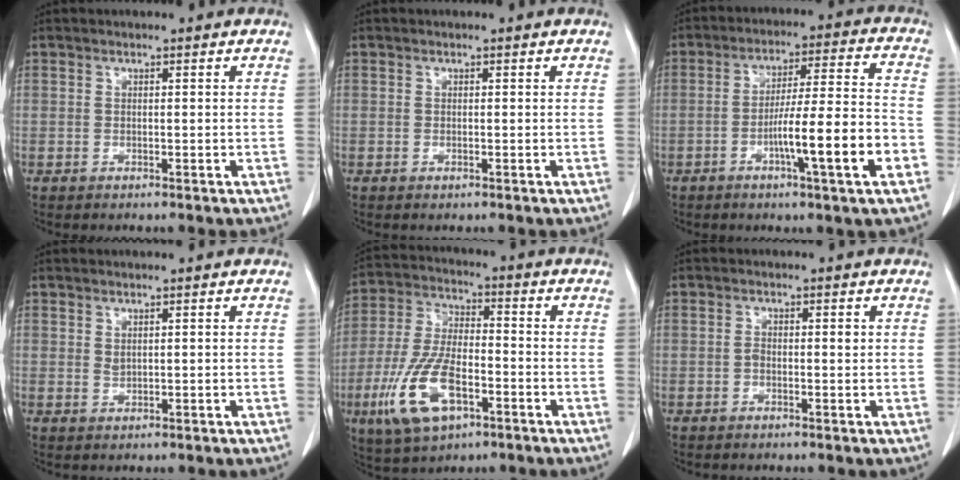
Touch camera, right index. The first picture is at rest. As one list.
[{"total": 0.0}, {"total": 12.9, "force": [-4.7, 0.0, 12.0], "torque": [-0.192, 0.004, -0.074]}, {"total": 0.6, "force": [0.3, 0.2, 0.4], "torque": [-0.008, -0.004, 0.007]}, {"total": 13.0, "force": [-5.4, 5.5, 10.5], "torque": [-0.229, -0.003, -0.097]}, {"total": 1.5, "force": [-0.1, 0.6, 1.4], "torque": [-0.023, 0.004, -0.001]}]